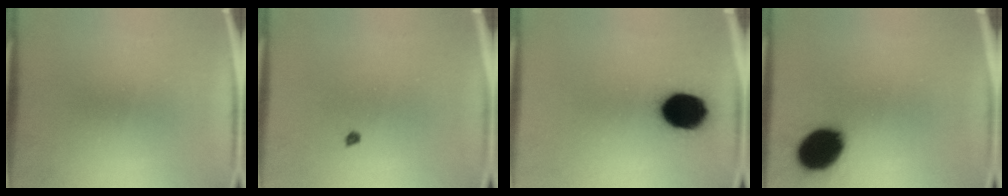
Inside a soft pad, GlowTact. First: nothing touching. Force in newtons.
{"total": 0.6}
{"total": 12.7}
{"total": 13.0}